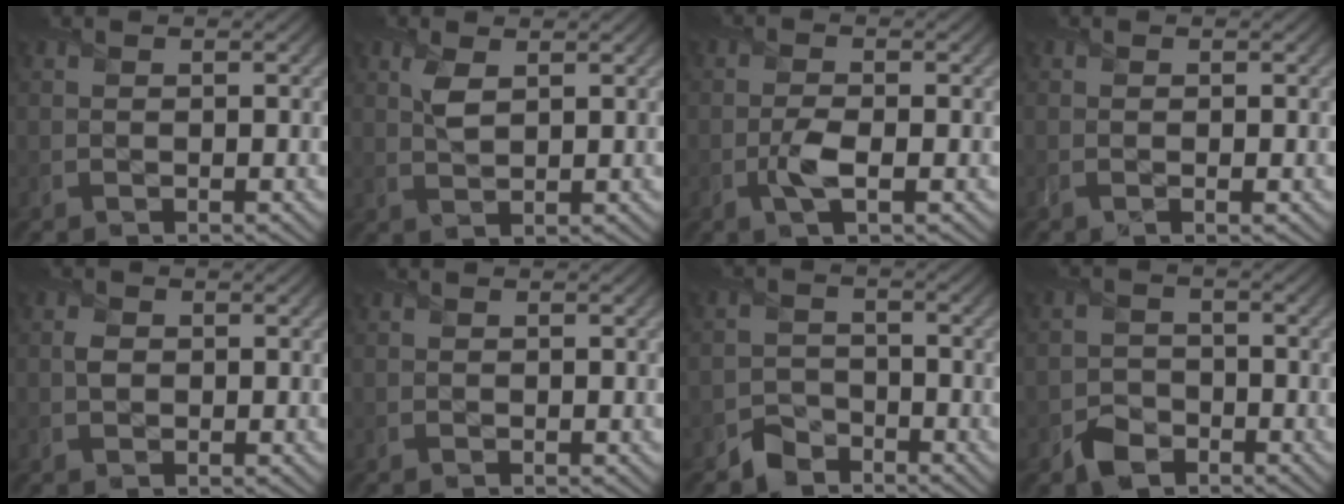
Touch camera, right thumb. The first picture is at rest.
{"total": 2.3, "force": [1.1, 1.1, 1.7], "torque": [-0.044, 0.000, 0.025]}
{"total": 2.4, "force": [-0.8, 1.0, 2.1], "torque": [-0.047, -0.002, -0.019]}
{"total": 0.6, "force": [-0.3, 0.2, 0.5], "torque": [-0.009, -0.005, -0.004]}
{"total": 1.0, "force": [0.3, 0.9, 0.2], "torque": [-0.004, 0.002, 0.002]}
{"total": 0.0}
{"total": 2.9, "force": [-2.4, 1.6, 0.2], "torque": [0.005, 0.007, -0.056]}
{"total": 3.3, "force": [-2.2, 2.3, 0.7], "torque": [-0.006, -0.001, -0.051]}